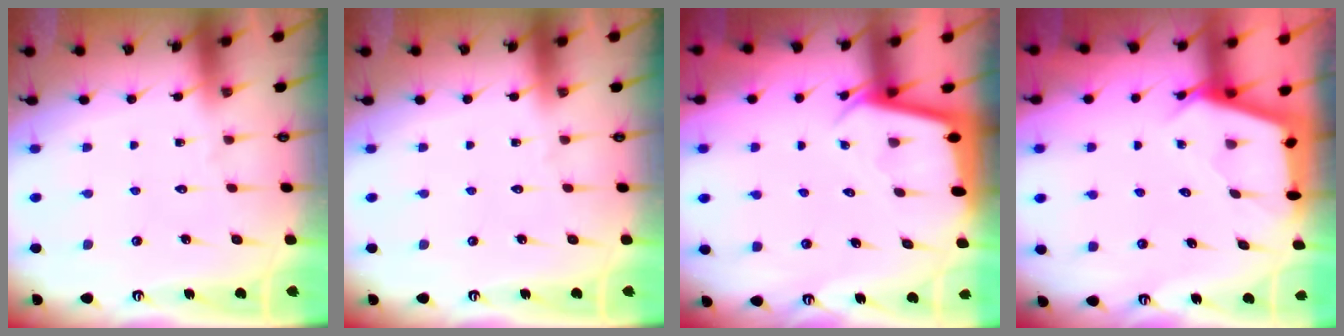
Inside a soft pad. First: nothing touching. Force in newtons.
{"total": 0.0}
{"total": 2.3, "press": 2.3, "slide": 0.1}
{"total": 2.9, "press": 2.9, "slide": 0.3}